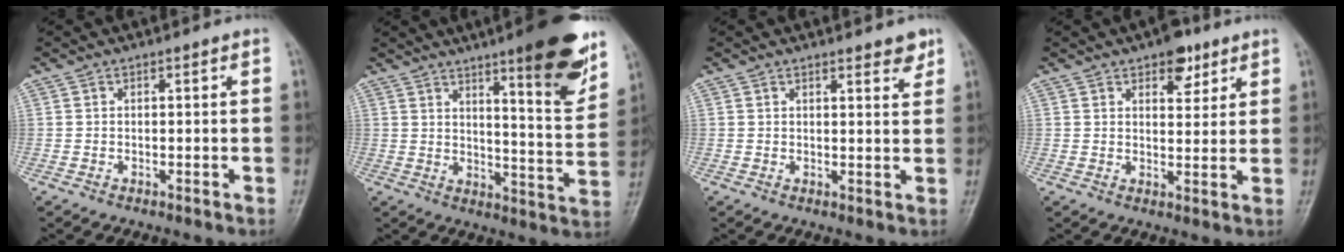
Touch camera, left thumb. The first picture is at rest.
{"total": 16.2, "force": [9.8, 2.9, 12.7], "torque": [-0.146, -0.059, 0.141]}
{"total": 3.1, "force": [2.4, 0.9, 1.7], "torque": [-0.009, -0.017, 0.030]}
{"total": 6.2, "force": [3.8, 3.2, 3.7], "torque": [-0.024, -0.017, 0.050]}